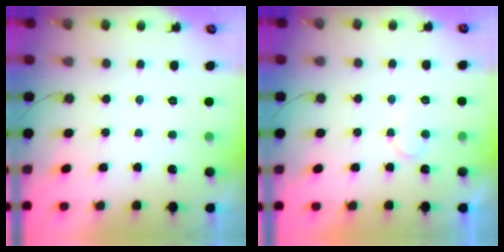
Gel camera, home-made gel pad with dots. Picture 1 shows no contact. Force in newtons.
{"total": 7.0, "press": 6.9, "slide": 0.5}